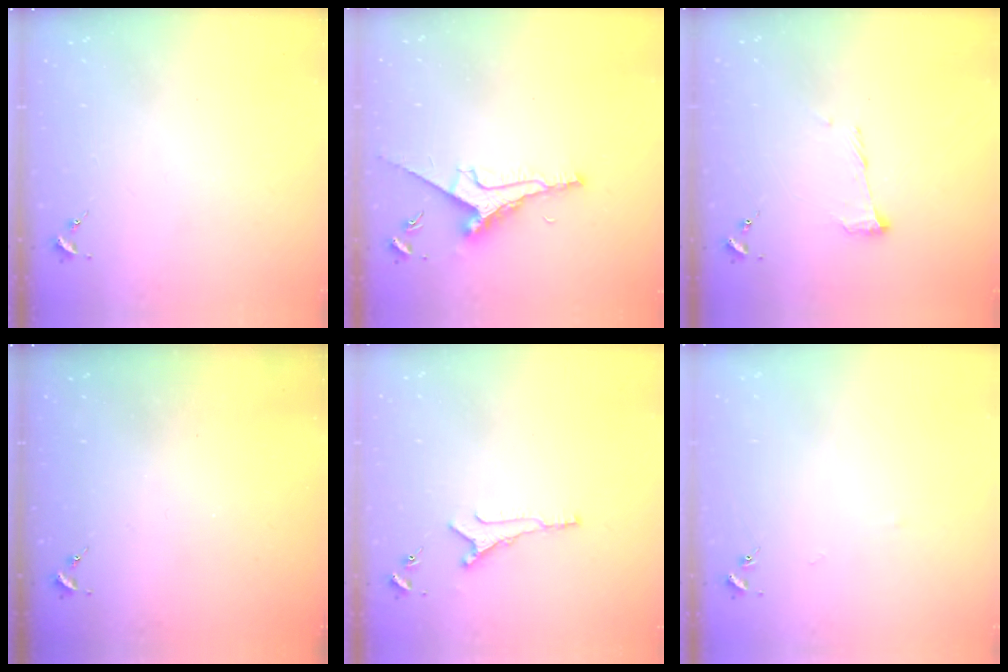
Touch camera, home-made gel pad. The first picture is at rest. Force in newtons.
{"total": 9.5, "press": 9.5, "slide": 0.9}
{"total": 9.2, "press": 9.2, "slide": 0.3}
{"total": 0.0}
{"total": 7.1, "press": 7.0, "slide": 0.8}
{"total": 2.5, "press": 2.5, "slide": 0.4}